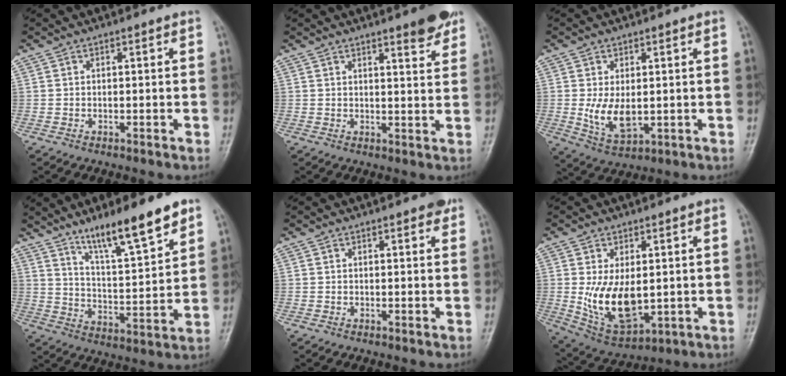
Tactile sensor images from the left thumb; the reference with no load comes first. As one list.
[{"total": 5.4, "force": [3.9, 1.0, 3.7], "torque": [-0.037, -0.024, 0.048]}, {"total": 6.8, "force": [0.1, 3.8, 5.6], "torque": [-0.095, -0.018, 0.016]}, {"total": 14.0, "force": [9.9, 2.4, 9.6], "torque": [-0.145, -0.060, 0.173]}, {"total": 2.2, "force": [1.5, 0.8, 1.5], "torque": [-0.013, -0.002, 0.016]}, {"total": 11.7, "force": [0.0, 6.5, 9.7], "torque": [-0.158, -0.021, 0.023]}]